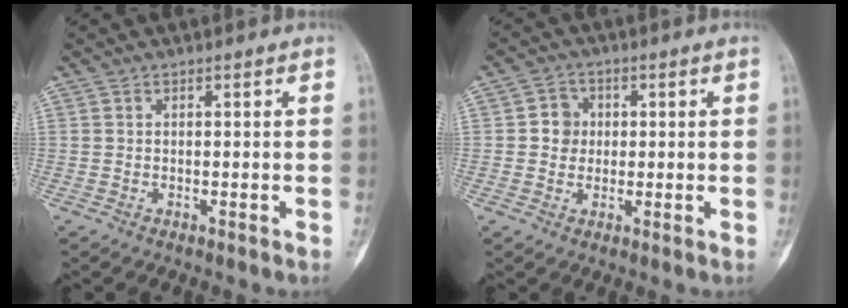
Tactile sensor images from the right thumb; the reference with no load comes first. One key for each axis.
{"total": 4.3, "fx": 0.3, "fy": 3.9, "fz": 1.6, "tx": -0.001, "ty": 0.007, "tz": 0.000}